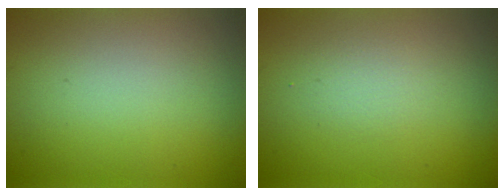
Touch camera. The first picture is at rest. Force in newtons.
{"total": 1.4, "press": 1.4, "slide": 0.1}